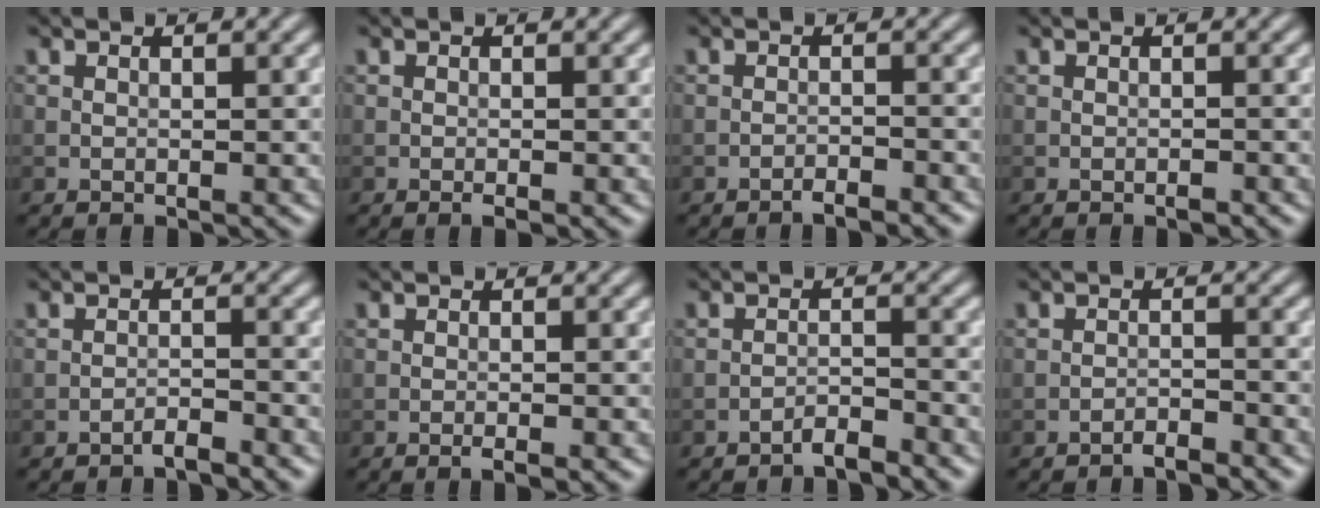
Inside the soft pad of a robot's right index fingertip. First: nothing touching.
{"total": 0.8, "force": [-0.4, 0.1, 0.7], "torque": [-0.012, -0.004, -0.007]}
{"total": 1.5, "force": [-1.3, 0.1, 0.7], "torque": [-0.006, 0.005, -0.024]}
{"total": 0.6, "force": [-0.4, 0.2, 0.4], "torque": [-0.005, 0.000, -0.006]}
{"total": 1.5, "force": [-1.4, 0.0, 0.6], "torque": [-0.006, 0.007, -0.027]}
{"total": 1.2, "force": [-0.6, 0.1, 1.0], "torque": [-0.014, -0.003, -0.012]}
{"total": 2.0, "force": [-1.8, 0.1, 0.7], "torque": [-0.007, 0.008, -0.036]}
{"total": 1.7, "force": [-1.6, 0.1, 0.6], "torque": [-0.003, 0.006, -0.030]}